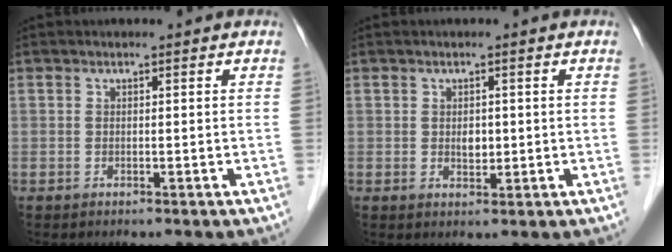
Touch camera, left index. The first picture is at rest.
{"total": 1.8, "force": [0.1, 1.2, 1.3], "torque": [-0.023, -0.002, 0.005]}